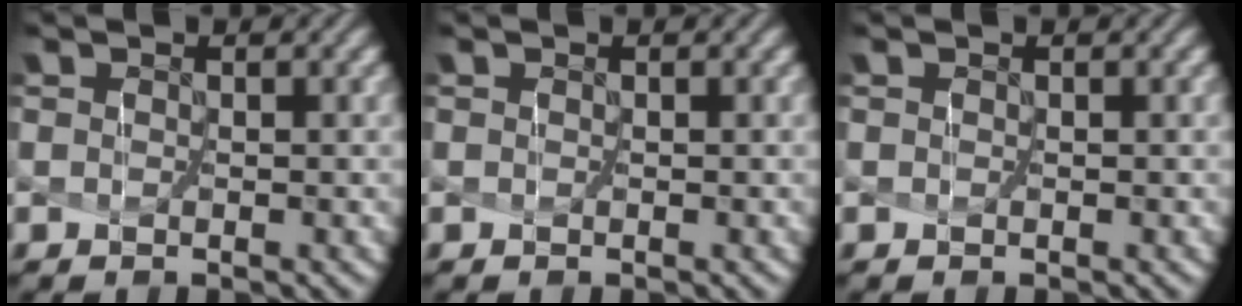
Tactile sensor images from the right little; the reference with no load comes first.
{"total": 0.0}
{"total": 0.0}